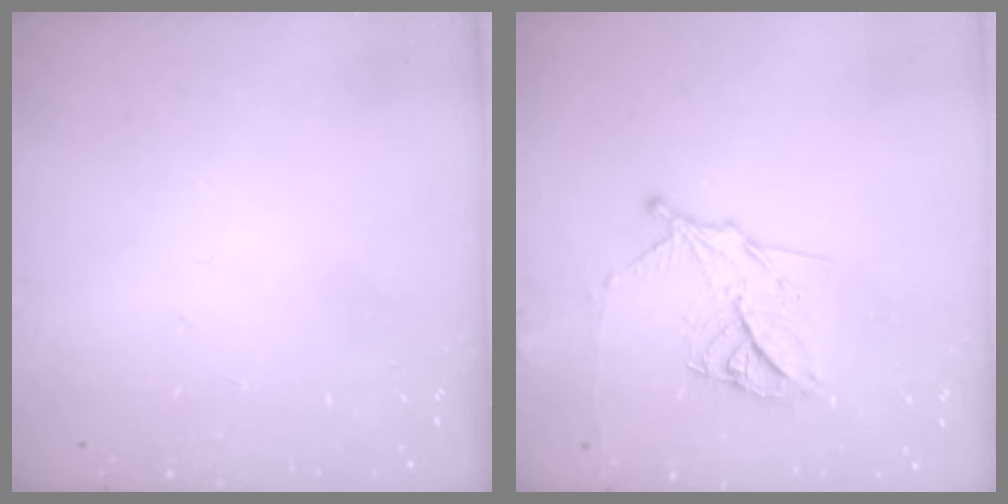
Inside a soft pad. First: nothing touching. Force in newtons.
{"total": 12.7, "press": 12.7, "slide": 0.7}